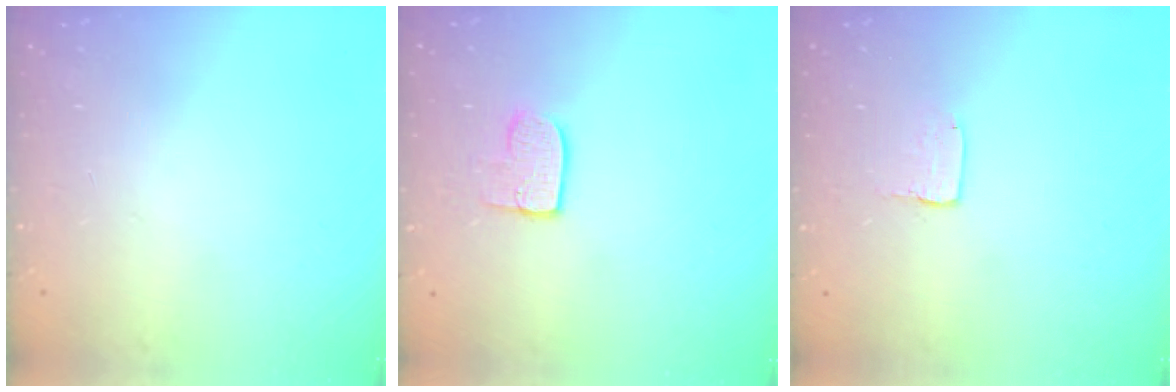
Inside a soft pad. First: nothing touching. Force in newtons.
{"total": 6.9, "press": 6.9, "slide": 0.2}
{"total": 1.7, "press": 1.6, "slide": 0.1}